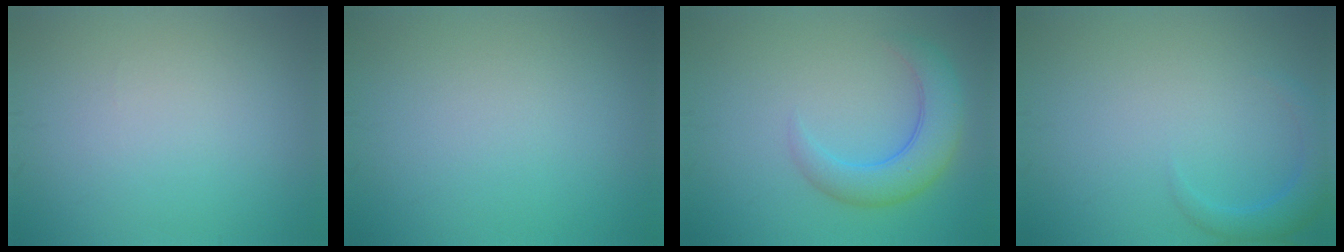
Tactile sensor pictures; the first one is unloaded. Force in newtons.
{"total": 0.0}
{"total": 4.6, "press": 4.5, "slide": 0.2}
{"total": 2.5, "press": 2.5, "slide": 0.3}